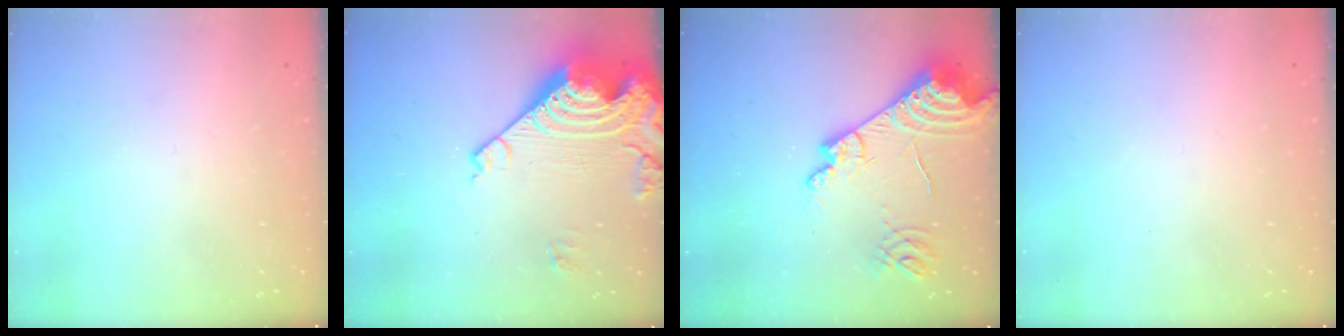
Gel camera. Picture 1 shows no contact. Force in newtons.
{"total": 17.9, "press": 17.8, "slide": 1.9}
{"total": 17.5, "press": 17.4, "slide": 2.1}
{"total": 0.0}